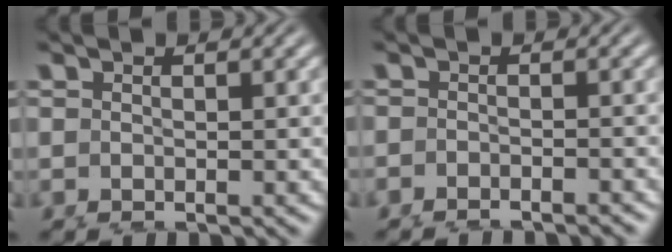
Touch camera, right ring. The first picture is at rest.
{"total": 2.2, "force": [-2.2, -0.2, -0.2], "torque": [0.006, -0.007, -0.033]}